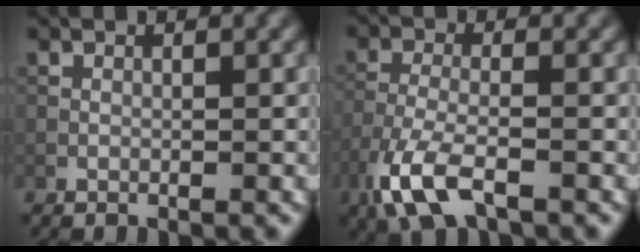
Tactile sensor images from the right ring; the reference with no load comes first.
{"total": 5.9, "force": [-3.7, 2.0, 4.2], "torque": [-0.100, -0.012, -0.081]}